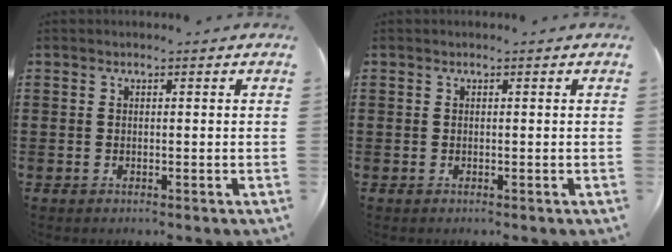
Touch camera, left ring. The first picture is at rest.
{"total": 0.0}